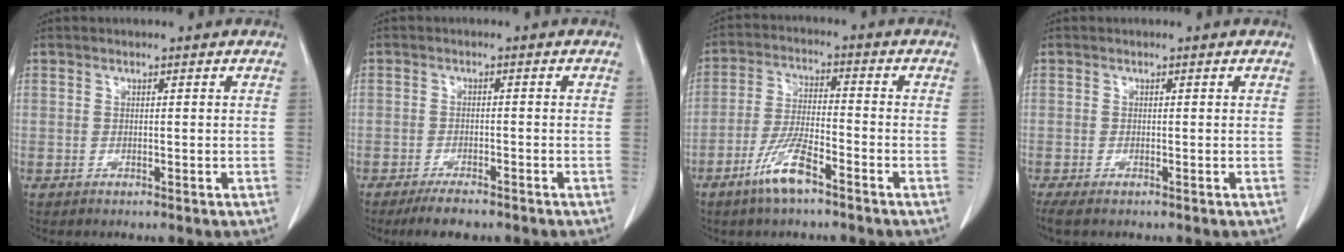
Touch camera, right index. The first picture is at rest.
{"total": 4.3, "force": [-3.5, 1.1, 2.3], "torque": [-0.039, -0.005, -0.055]}
{"total": 7.8, "force": [-5.0, 1.2, 5.9], "torque": [-0.122, -0.009, -0.096]}
{"total": 3.1, "force": [-2.4, 0.7, 1.9], "torque": [-0.035, -0.012, -0.037]}